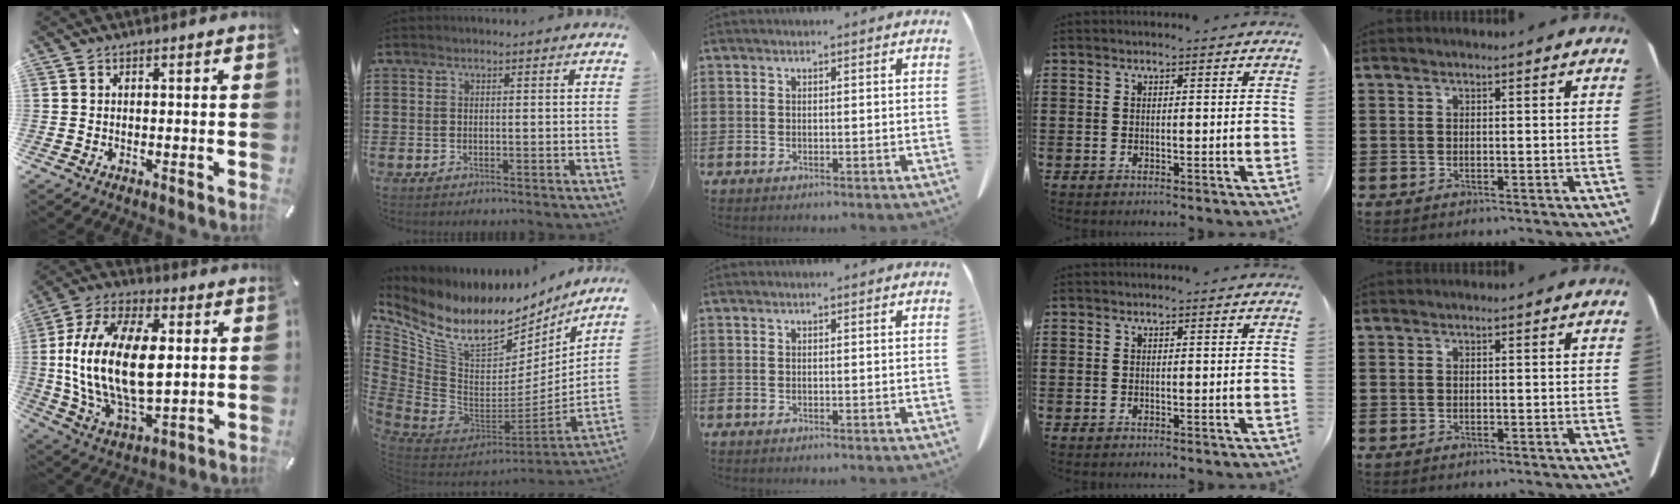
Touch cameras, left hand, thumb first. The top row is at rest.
{"thumb": {"total": 21.6, "force": [1.8, 12.5, 17.5], "torque": [-0.369, 0.003, 0.030]}, "index": {"total": 12.4, "force": [7.7, 7.0, 6.6], "torque": [-0.157, -0.059, 0.140]}}